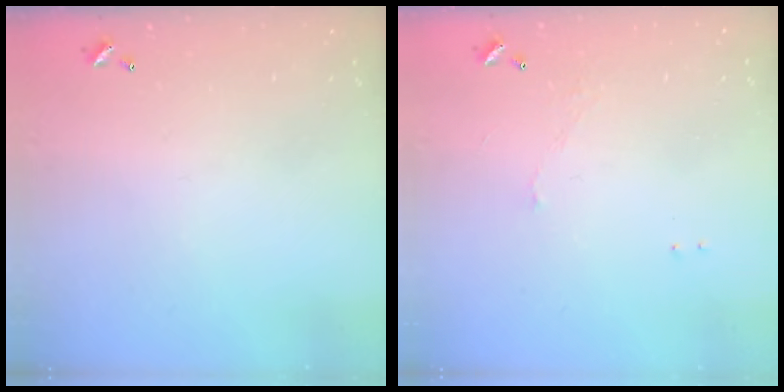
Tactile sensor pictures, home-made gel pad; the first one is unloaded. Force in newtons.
{"total": 1.4, "press": 1.3, "slide": 0.5}